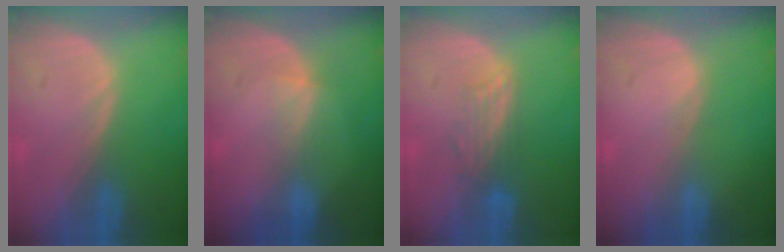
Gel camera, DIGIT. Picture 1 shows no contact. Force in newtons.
{"total": 2.1, "press": 1.7, "slide": 1.2}
{"total": 3.3, "press": 3.1, "slide": 1.2}
{"total": 0.0}